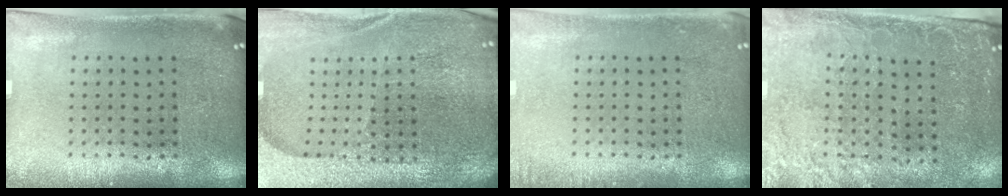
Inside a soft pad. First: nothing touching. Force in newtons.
{"total": 5.0, "press": 4.7, "slide": 1.7}
{"total": 1.3, "press": 1.2, "slide": 0.2}
{"total": 2.7, "press": 2.4, "slide": 1.2}